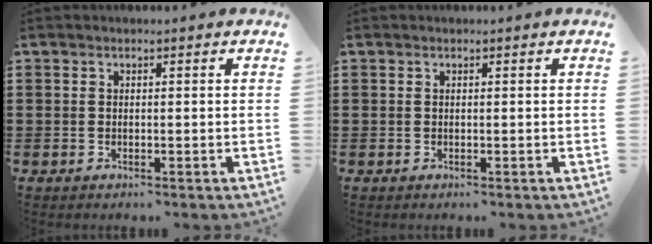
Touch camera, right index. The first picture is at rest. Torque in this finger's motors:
{"motor_torque": [0.01, 0.00, 0.00, -0.01]}